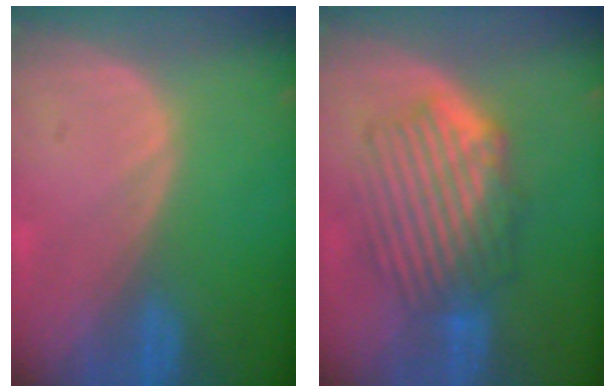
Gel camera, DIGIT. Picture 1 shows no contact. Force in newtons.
{"total": 8.4, "press": 7.9, "slide": 3.0}